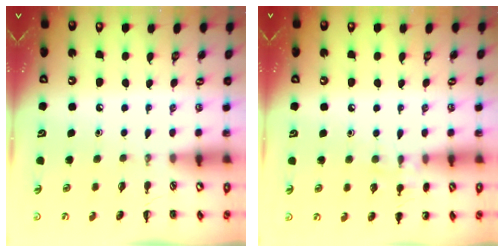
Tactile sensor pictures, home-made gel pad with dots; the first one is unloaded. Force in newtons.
{"total": 7.1, "press": 6.7, "slide": 2.2}